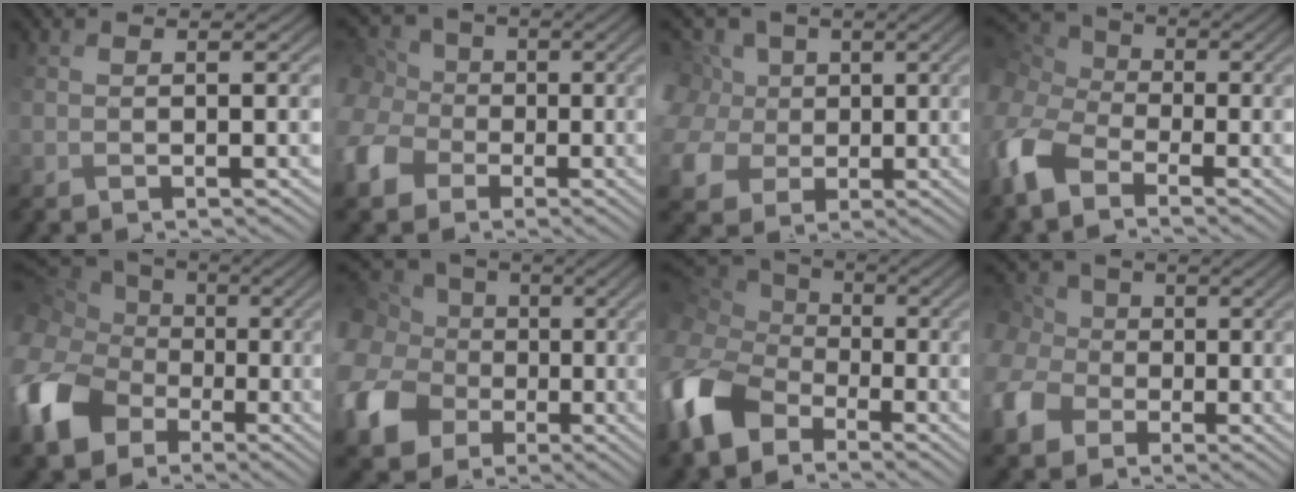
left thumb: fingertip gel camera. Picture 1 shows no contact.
{"total": 8.7, "force": [-0.6, 7.6, 4.2], "torque": [-0.139, 0.006, -0.019]}
{"total": 11.3, "force": [2.5, 9.5, 5.6], "torque": [-0.190, 0.024, 0.032]}
{"total": 11.1, "force": [-4.0, 7.3, 7.3], "torque": [-0.222, -0.033, -0.046]}
{"total": 14.8, "force": [-2.3, 11.9, 8.5], "torque": [-0.261, -0.028, -0.029]}
{"total": 16.3, "force": [0.9, 14.2, 7.9], "torque": [-0.245, -0.014, 0.005]}
{"total": 13.1, "force": [-4.6, 9.0, 8.4], "torque": [-0.253, -0.034, -0.074]}
{"total": 8.5, "force": [-1.0, 7.3, 4.2], "torque": [-0.134, 0.000, -0.024]}